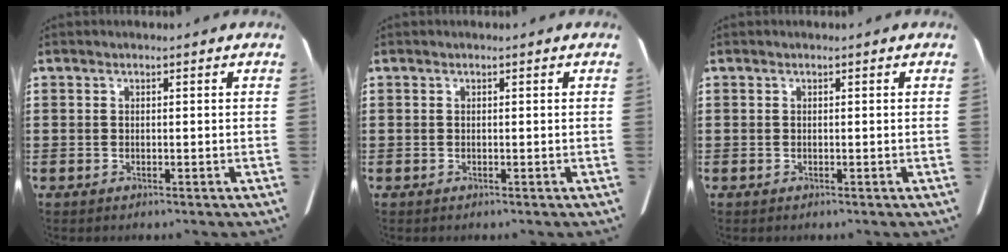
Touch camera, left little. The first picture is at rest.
{"total": 0.0}
{"total": 0.0}